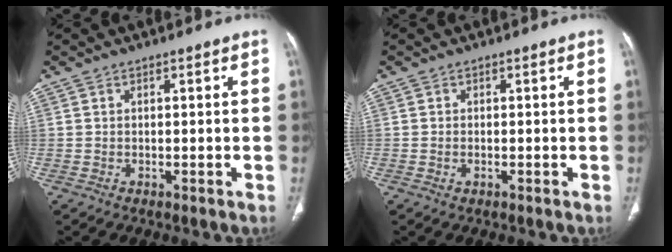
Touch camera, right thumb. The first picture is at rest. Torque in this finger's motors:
{"motor_torque": [-0.46, -0.34, -0.17, 0.14, -0.01]}